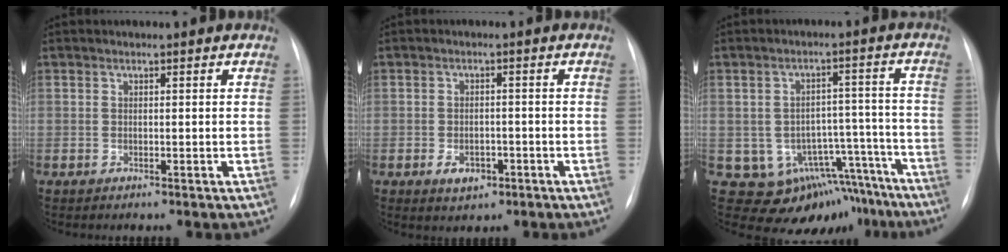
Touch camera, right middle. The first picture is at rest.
{"total": 3.6, "force": [-1.7, 2.3, 2.1], "torque": [-0.031, 0.002, -0.019]}
{"total": 12.9, "force": [-8.6, 8.7, 4.1], "torque": [-0.032, 0.056, -0.101]}